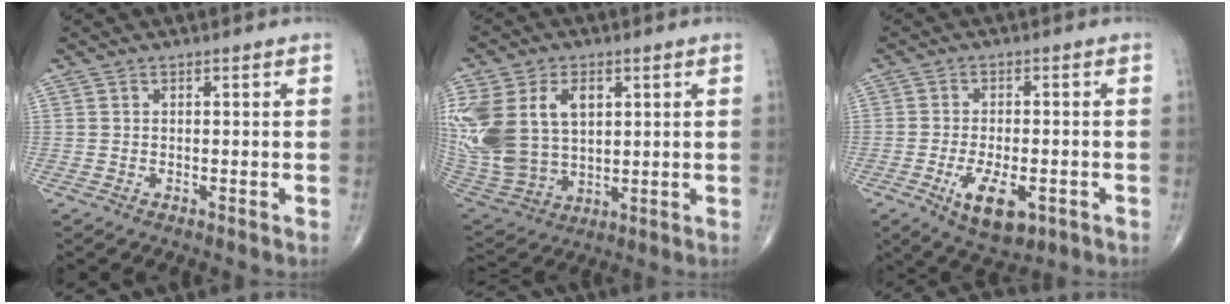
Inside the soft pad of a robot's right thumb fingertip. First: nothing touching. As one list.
[{"total": 22.8, "force": [5.6, 15.6, 15.6], "torque": [-0.361, 0.008, 0.126]}, {"total": 8.9, "force": [-3.3, 4.1, 7.1], "torque": [-0.117, -0.002, -0.044]}]